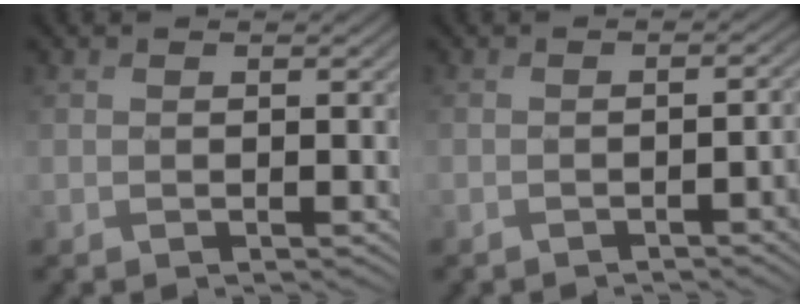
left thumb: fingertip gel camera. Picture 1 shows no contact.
{"total": 3.5, "force": [-1.0, 0.9, 3.2], "torque": [-0.039, 0.004, -0.020]}